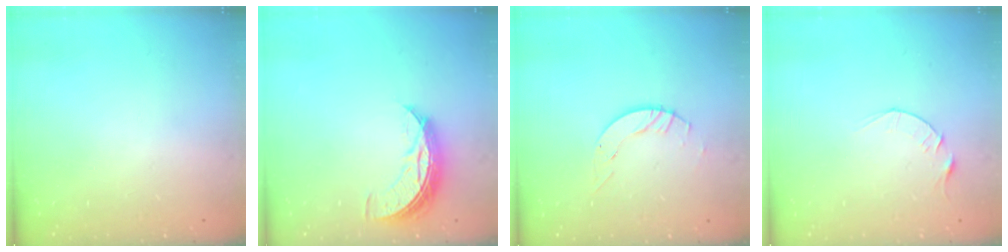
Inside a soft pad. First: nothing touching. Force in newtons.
{"total": 8.4, "press": 8.4, "slide": 0.4}
{"total": 4.0, "press": 4.0, "slide": 0.5}
{"total": 3.9, "press": 3.9, "slide": 0.5}